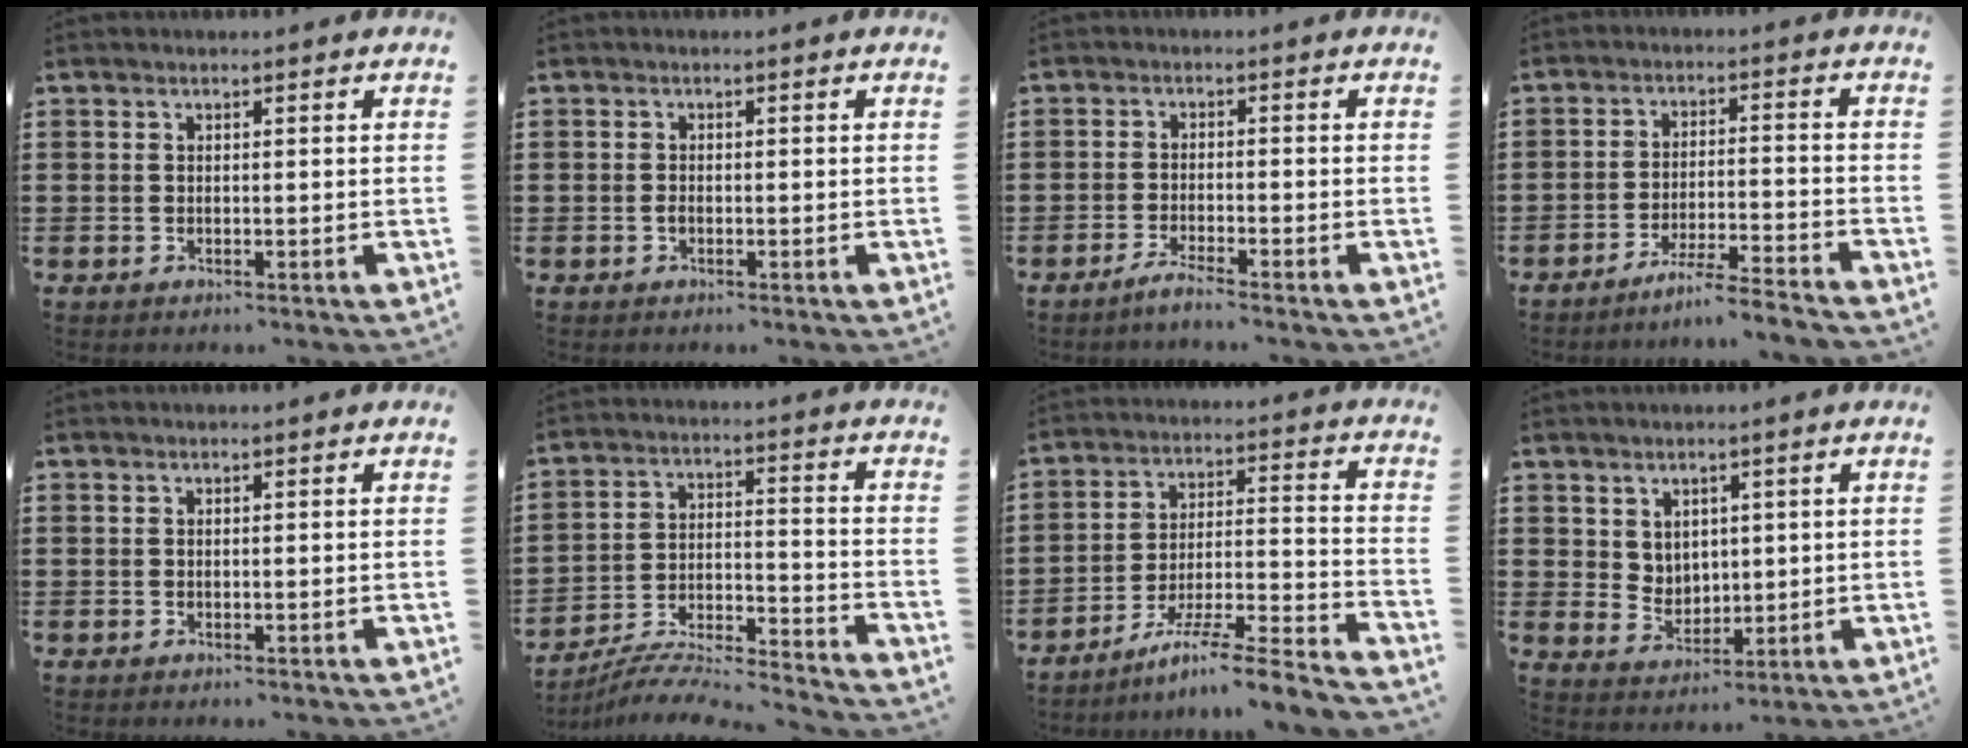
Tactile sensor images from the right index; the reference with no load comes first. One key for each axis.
{"total": 0.8, "fx": -0.5, "fy": 0.4, "fz": 0.5, "tx": -0.012, "ty": -0.005, "tz": -0.008}
{"total": 2.3, "fx": -2.0, "fy": -0.3, "fz": 1.1, "tx": -0.026, "ty": -0.001, "tz": -0.040}
{"total": 5.3, "fx": -4.9, "fy": -0.6, "fz": 2.0, "tx": -0.039, "ty": -0.014, "tz": -0.096}
{"total": 0.0}
{"total": 6.5, "fx": -6.1, "fy": 0.8, "fz": 2.2, "tx": -0.044, "ty": -0.005, "tz": -0.122}
{"total": 8.2, "fx": -6.6, "fy": 0.0, "fz": 5.0, "tx": -0.081, "ty": -0.007, "tz": -0.130}
{"total": 4.0, "fx": 2.5, "fy": 3.1, "fz": 0.6, "tx": -0.019, "ty": 0.001, "tz": 0.045}